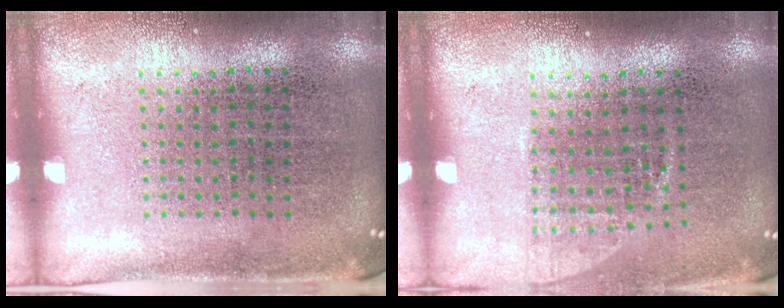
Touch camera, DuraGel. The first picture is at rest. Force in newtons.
{"total": 1.0, "press": 0.9, "slide": 0.6}